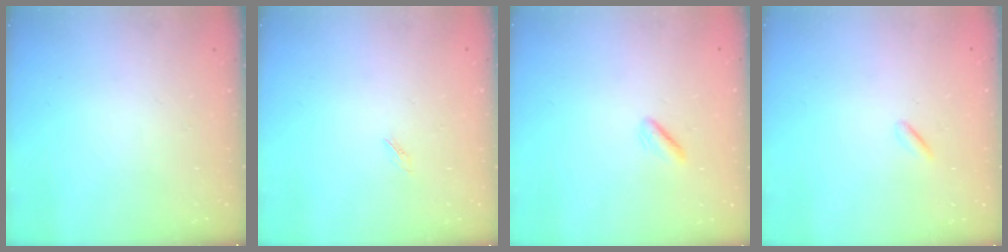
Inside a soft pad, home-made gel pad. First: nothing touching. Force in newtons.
{"total": 1.2, "press": 1.1, "slide": 0.4}
{"total": 0.8, "press": 0.4, "slide": 0.6}
{"total": 0.0}